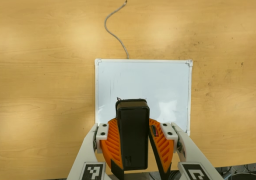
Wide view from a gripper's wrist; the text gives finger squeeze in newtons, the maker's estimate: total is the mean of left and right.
{"total": 8.6, "left": 9.2, "right": 8.1}